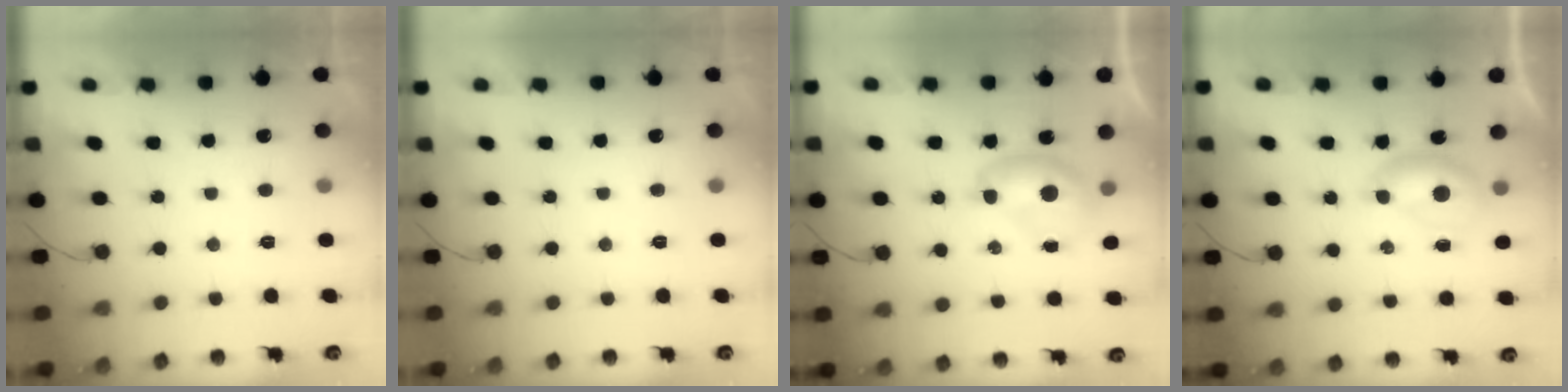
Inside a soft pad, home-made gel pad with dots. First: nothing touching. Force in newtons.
{"total": 0.0}
{"total": 7.1, "press": 7.0, "slide": 1.3}
{"total": 5.6, "press": 5.6, "slide": 0.7}